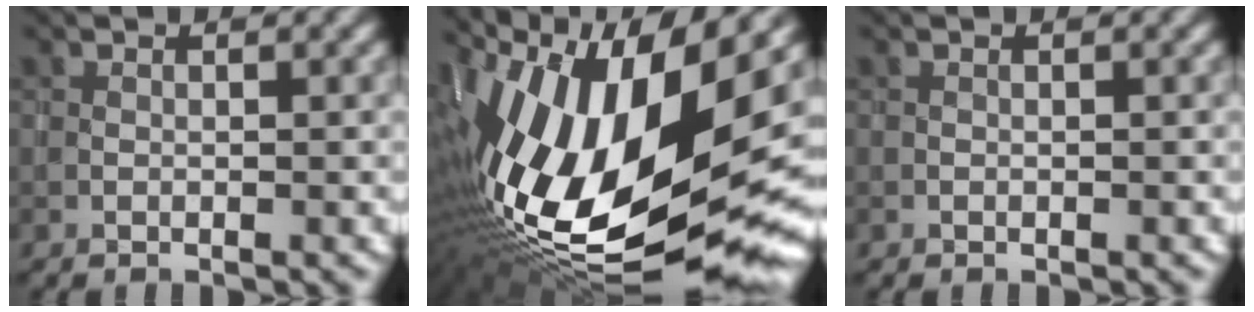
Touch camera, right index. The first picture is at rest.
{"total": 18.7, "force": [1.4, 7.8, 16.9], "torque": [-0.311, -0.012, 0.023]}
{"total": 0.0}